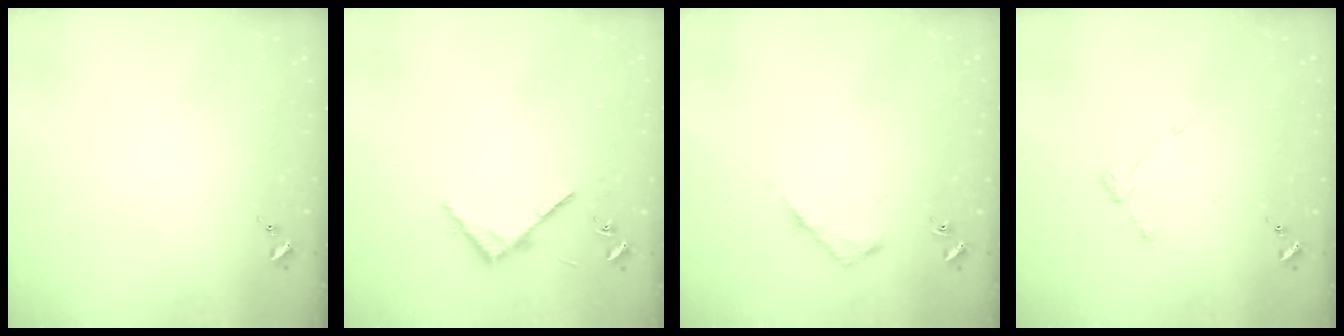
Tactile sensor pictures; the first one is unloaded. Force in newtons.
{"total": 4.2, "press": 4.2, "slide": 0.4}
{"total": 4.3, "press": 4.3, "slide": 0.4}
{"total": 3.9, "press": 3.9, "slide": 0.3}